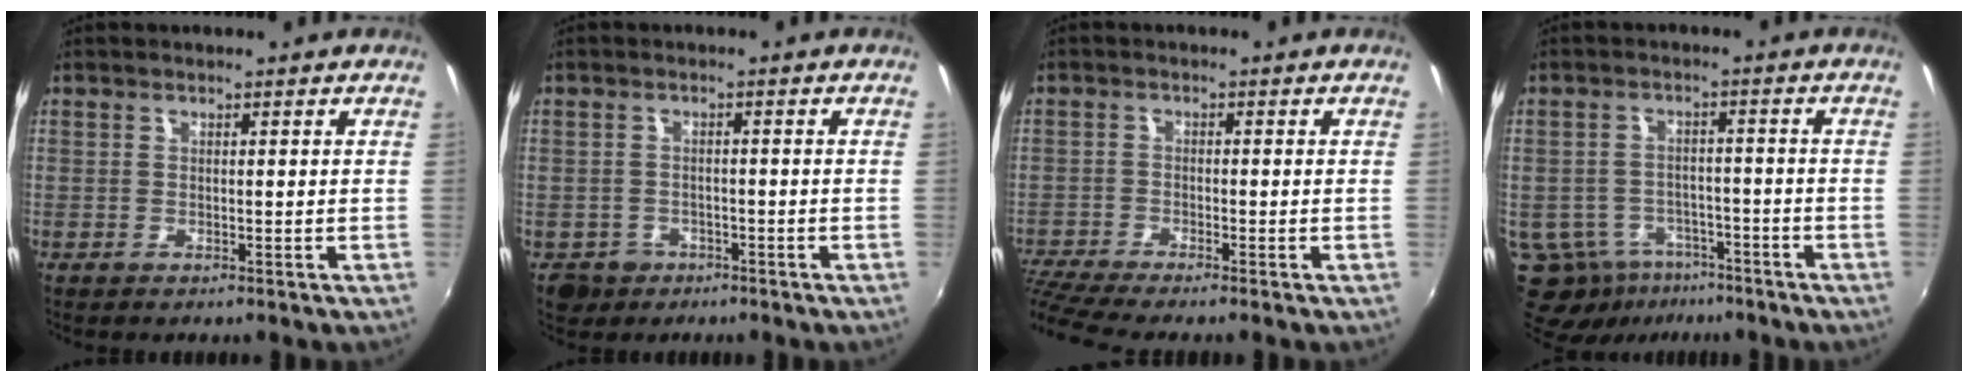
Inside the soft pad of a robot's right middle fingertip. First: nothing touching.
{"total": 4.5, "force": [-2.5, 3.6, 1.0], "torque": [-0.035, -0.002, -0.036]}
{"total": 7.4, "force": [-6.6, -0.6, 3.4], "torque": [-0.093, -0.034, -0.122]}
{"total": 10.2, "force": [-6.0, 7.3, 3.8], "torque": [-0.099, 0.002, -0.079]}